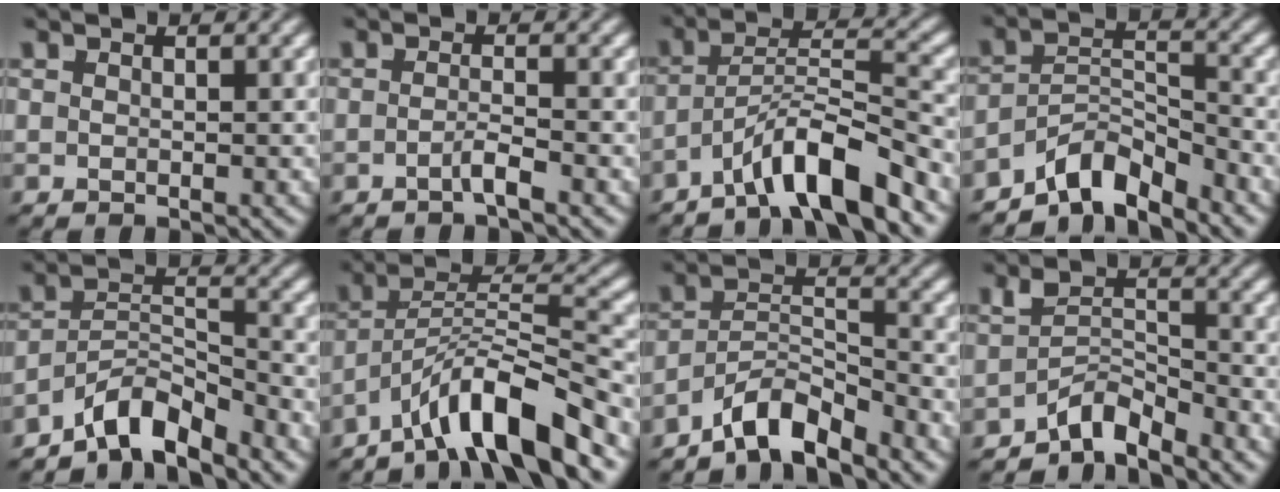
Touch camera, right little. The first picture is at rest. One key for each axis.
{"total": 1.7, "fx": -1.4, "fy": -0.6, "fz": 0.8, "tx": -0.009, "ty": -0.005, "tz": -0.025}
{"total": 6.3, "fx": -3.6, "fy": 2.0, "fz": 4.8, "tx": -0.078, "ty": -0.015, "tz": -0.051}
{"total": 7.7, "fx": -5.3, "fy": 3.9, "fz": 3.9, "tx": -0.053, "ty": -0.027, "tz": -0.082}
{"total": 7.1, "fx": -4.9, "fy": 3.4, "fz": 3.7, "tx": -0.051, "ty": -0.025, "tz": -0.075}
{"total": 8.1, "fx": -3.5, "fy": 3.6, "fz": 6.4, "tx": -0.102, "ty": -0.019, "tz": -0.046}
{"total": 6.2, "fx": -4.5, "fy": 2.8, "fz": 3.3, "tx": -0.046, "ty": -0.022, "tz": -0.067}
{"total": 4.8, "fx": -3.9, "fy": 2.0, "fz": 1.9, "tx": -0.030, "ty": -0.021, "tz": -0.062}